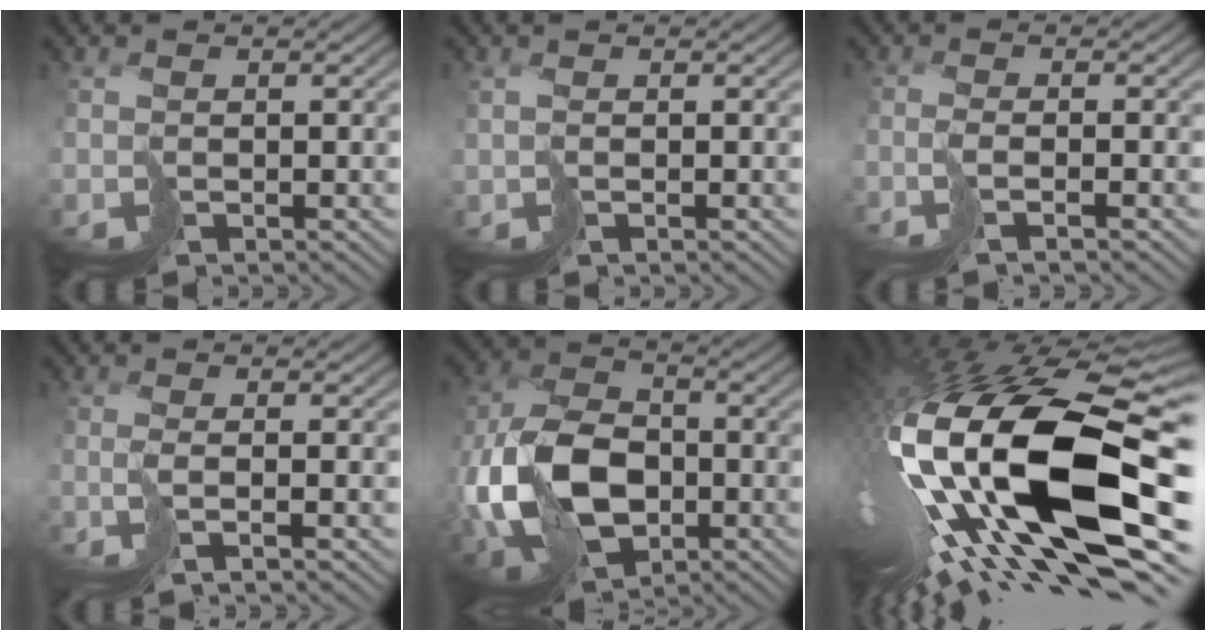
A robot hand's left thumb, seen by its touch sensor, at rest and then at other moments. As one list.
[{"total": 0.8, "force": [0.4, 0.5, 0.6], "torque": [-0.020, 0.001, 0.005]}, {"total": 1.8, "force": [-0.9, -0.4, 1.5], "torque": [-0.014, 0.005, -0.030]}, {"total": 2.0, "force": [-0.7, -0.2, 1.9], "torque": [-0.017, 0.005, -0.029]}, {"total": 13.2, "force": [-2.3, 8.7, 9.6], "torque": [-0.241, -0.020, -0.052]}, {"total": 20.8, "force": [-2.0, 9.3, 18.6], "torque": [-0.393, -0.074, -0.016]}]